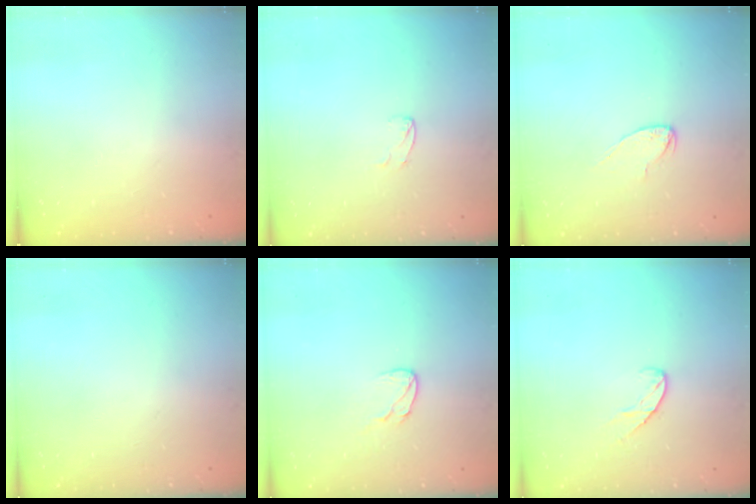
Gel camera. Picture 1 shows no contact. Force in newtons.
{"total": 3.4, "press": 3.4, "slide": 0.3}
{"total": 4.7, "press": 4.7, "slide": 0.4}
{"total": 0.0}
{"total": 5.1, "press": 5.1, "slide": 0.4}
{"total": 8.0, "press": 8.0, "slide": 0.7}